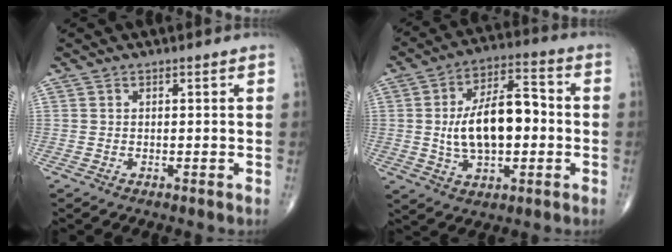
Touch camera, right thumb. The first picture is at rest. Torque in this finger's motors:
{"motor_torque": [1.69, 1.70, 1.68, -0.18, 0.11]}